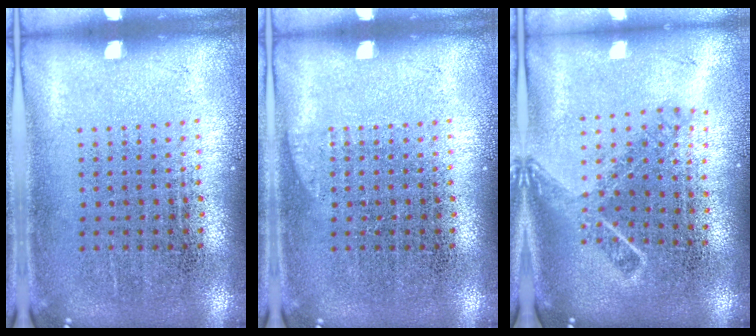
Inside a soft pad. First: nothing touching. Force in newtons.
{"total": 0.7, "press": 0.7, "slide": 0.2}
{"total": 1.7, "press": 1.3, "slide": 1.1}